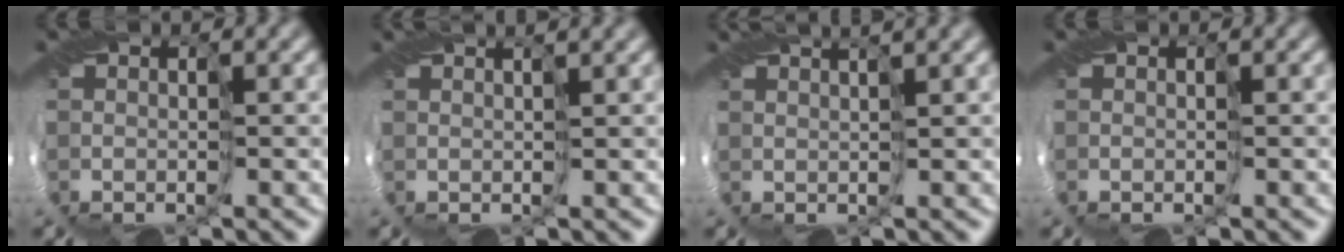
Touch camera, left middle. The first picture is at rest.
{"total": 2.1, "force": [1.7, 0.2, 1.2], "torque": [-0.021, 0.008, 0.016]}
{"total": 3.0, "force": [2.3, 0.2, 1.8], "torque": [-0.034, 0.015, 0.024]}
{"total": 0.0}